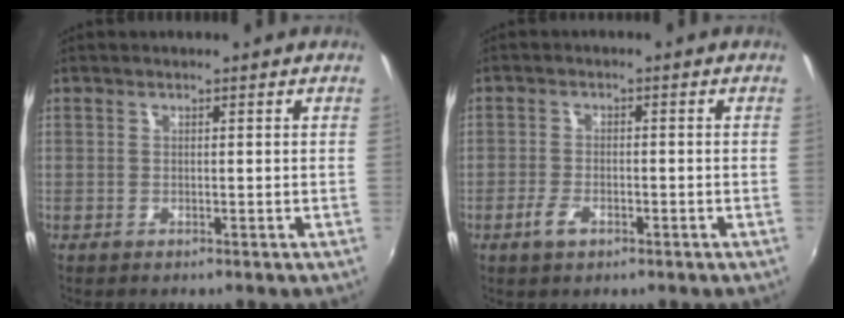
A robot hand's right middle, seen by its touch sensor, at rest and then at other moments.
{"total": 3.3, "force": [-1.9, 1.5, 2.3], "torque": [-0.056, -0.003, -0.038]}